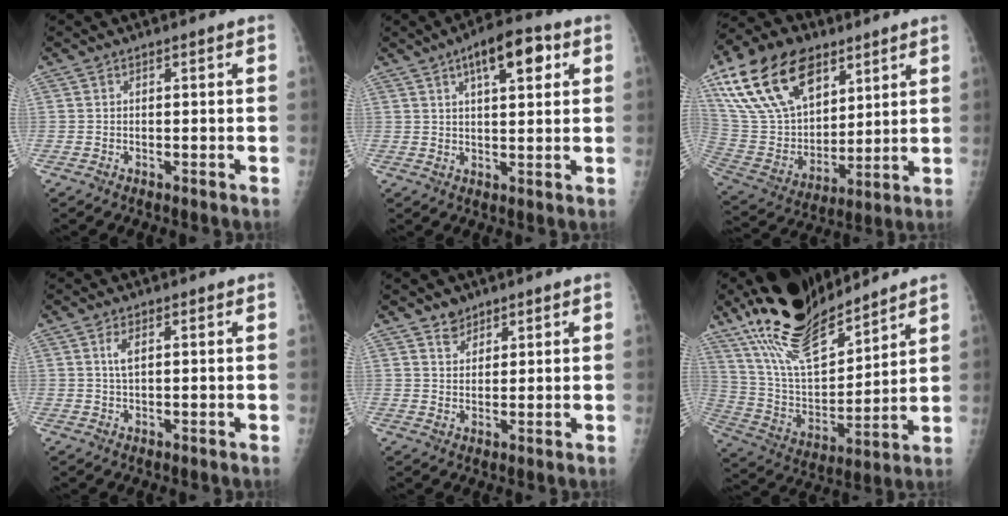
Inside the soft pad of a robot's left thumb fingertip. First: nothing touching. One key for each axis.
{"total": 9.6, "fx": 4.3, "fy": 3.6, "fz": 7.7, "tx": -0.100, "ty": -0.001, "tz": 0.062}
{"total": 24.0, "fx": 13.1, "fy": 14.2, "fz": 14.2, "tx": -0.255, "ty": -0.026, "tz": 0.245}
{"total": 2.4, "fx": 0.8, "fy": 1.0, "fz": 2.0, "tx": -0.041, "ty": 0.000, "tz": 0.016}
{"total": 3.3, "fx": 2.4, "fy": 2.1, "fz": 0.7, "tx": 0.006, "ty": -0.018, "tz": 0.042}
{"total": 21.0, "fx": 15.9, "fy": 7.3, "fz": 11.7, "tx": -0.175, "ty": -0.070, "tz": 0.296}